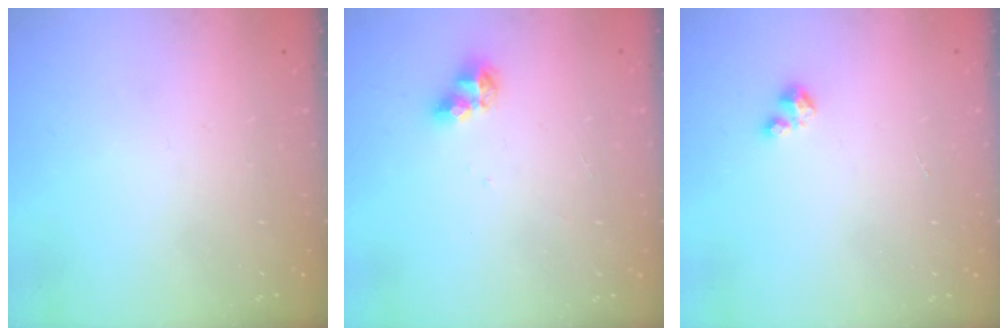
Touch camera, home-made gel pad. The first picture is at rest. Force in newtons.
{"total": 8.1, "press": 8.1, "slide": 1.0}
{"total": 1.7, "press": 1.7, "slide": 0.2}